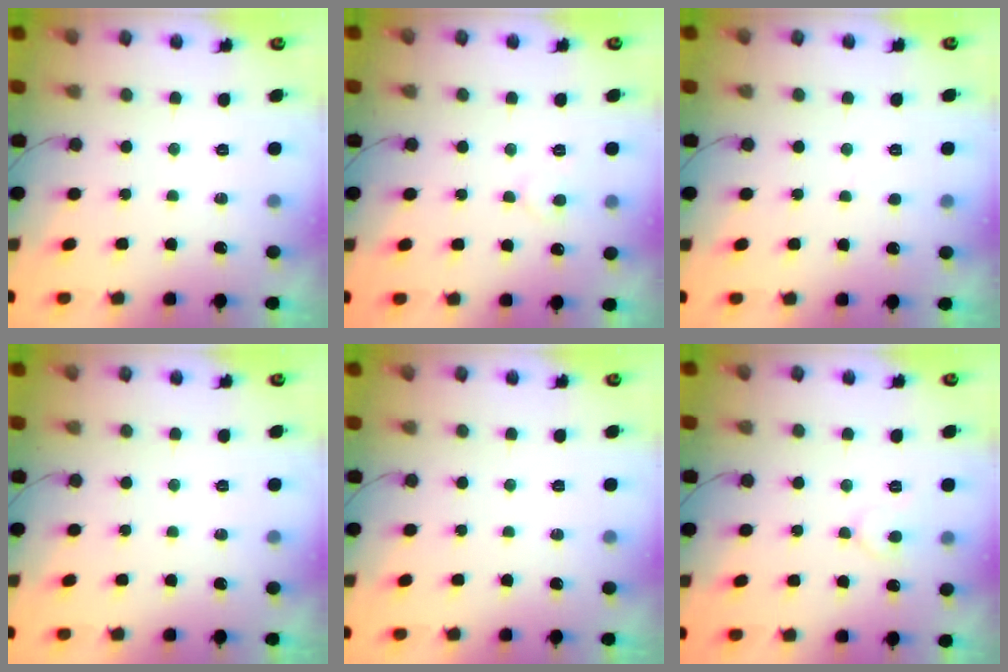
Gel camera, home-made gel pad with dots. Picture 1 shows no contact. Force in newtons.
{"total": 4.1, "press": 4.1, "slide": 0.3}
{"total": 1.9, "press": 1.9, "slide": 0.2}
{"total": 0.0}
{"total": 0.0}
{"total": 4.8, "press": 4.8, "slide": 0.3}